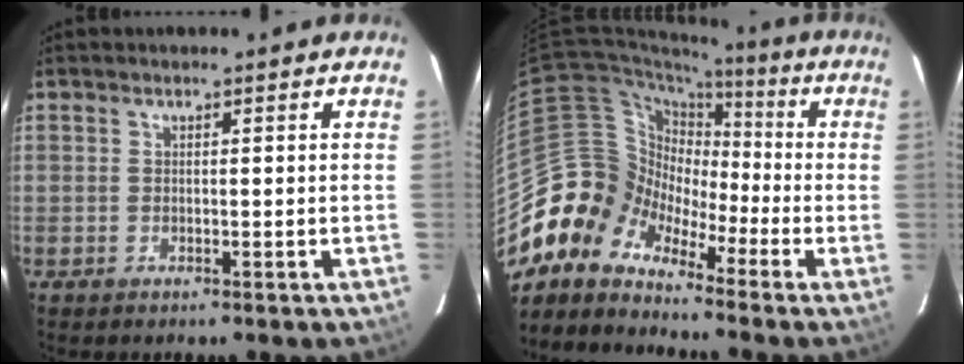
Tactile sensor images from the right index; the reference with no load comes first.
{"total": 10.1, "force": [-6.9, 7.3, 1.6], "torque": [-0.042, 0.039, -0.160]}